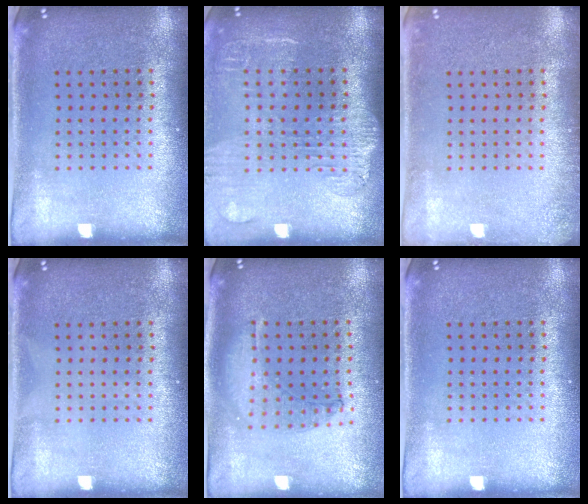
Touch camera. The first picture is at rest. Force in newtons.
{"total": 1.8, "press": 1.5, "slide": 0.9}
{"total": 1.1, "press": 1.1, "slide": 0.1}
{"total": 0.0}
{"total": 1.0, "press": 0.9, "slide": 0.3}
{"total": 0.0}